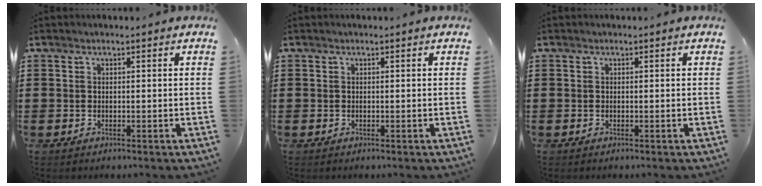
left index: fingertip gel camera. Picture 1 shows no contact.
{"total": 0.0}
{"total": 0.0}